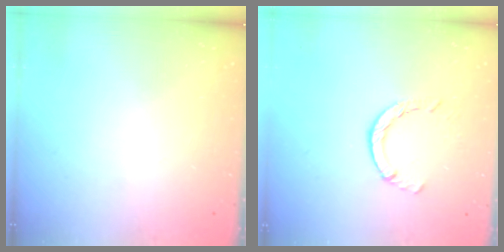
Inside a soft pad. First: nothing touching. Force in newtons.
{"total": 2.9, "press": 2.8, "slide": 0.4}